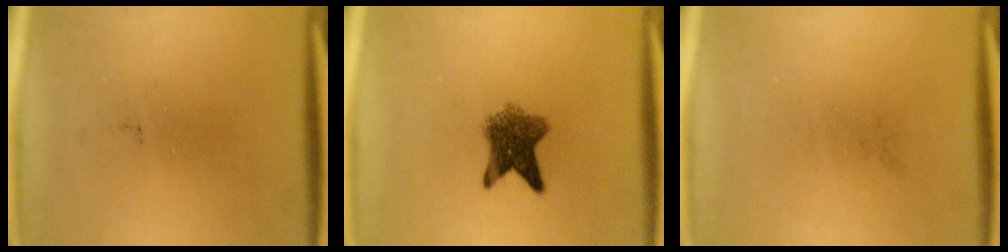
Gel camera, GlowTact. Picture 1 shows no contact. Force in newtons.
{"total": 6.4}
{"total": 0.0}